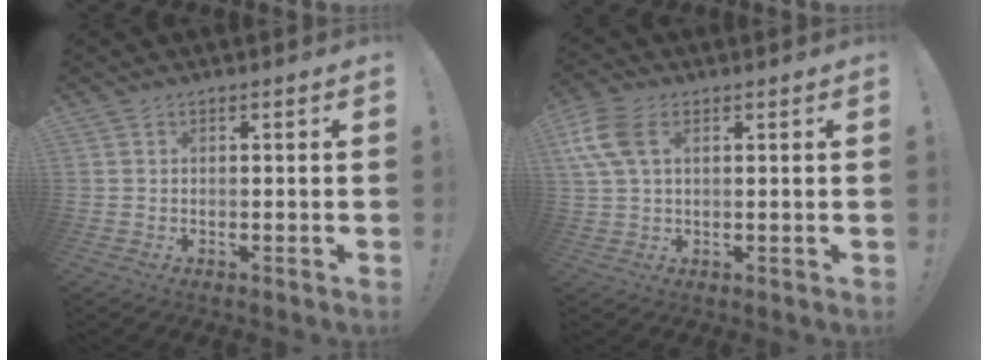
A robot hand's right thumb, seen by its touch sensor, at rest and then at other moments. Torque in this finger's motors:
{"motor_torque": [0.09, 0.08, 0.35, 0.34, 0.04]}